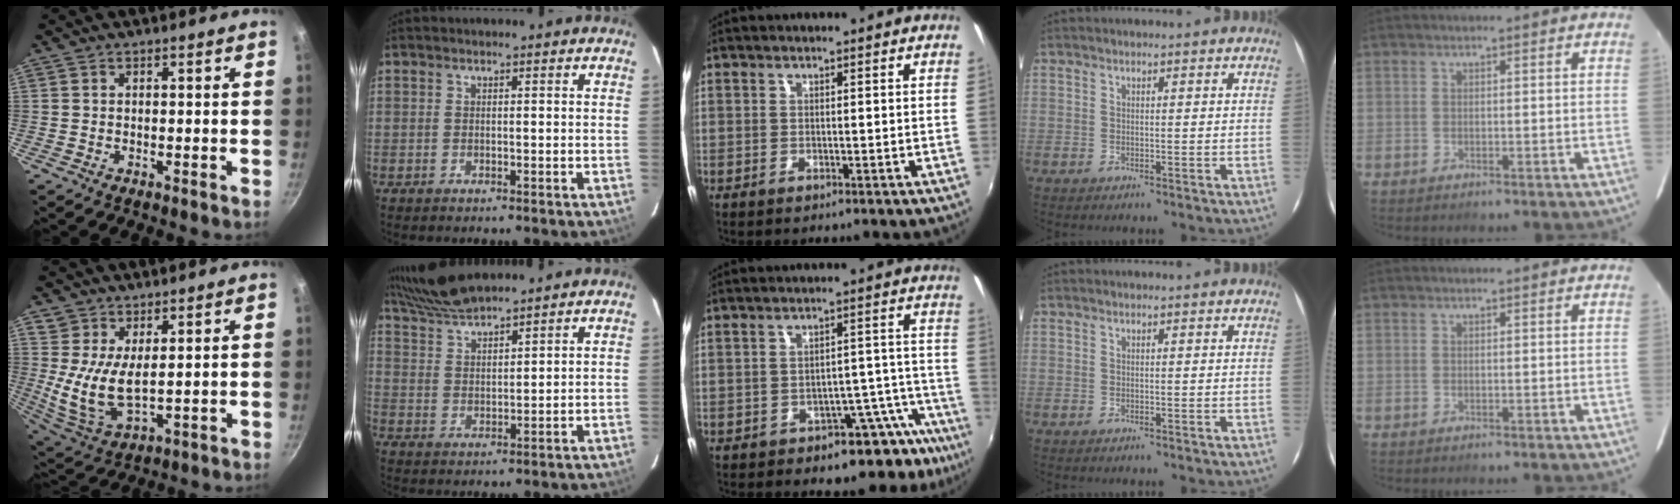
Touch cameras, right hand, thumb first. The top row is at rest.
{"thumb": {"total": 8.8, "force": [2.3, 4.9, 7.0], "torque": [-0.135, -0.031, 0.053]}, "index": {"total": 8.3, "force": [7.7, 0.2, 2.9], "torque": [-0.067, 0.011, 0.149]}, "middle": {"total": 10.7, "force": [-8.4, 4.8, 4.6], "torque": [-0.038, 0.025, -0.099]}}